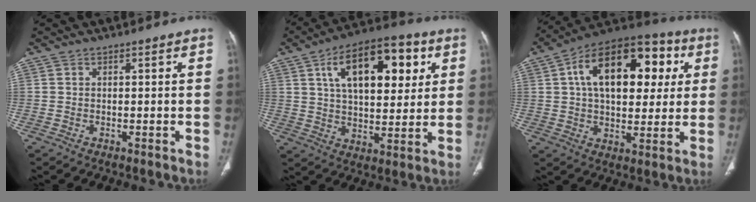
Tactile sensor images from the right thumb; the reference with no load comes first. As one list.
[{"total": 19.6, "force": [7.0, 10.0, 15.3], "torque": [-0.199, -0.005, 0.109]}, {"total": 23.4, "force": [5.8, 13.5, 18.2], "torque": [-0.250, 0.022, 0.082]}]